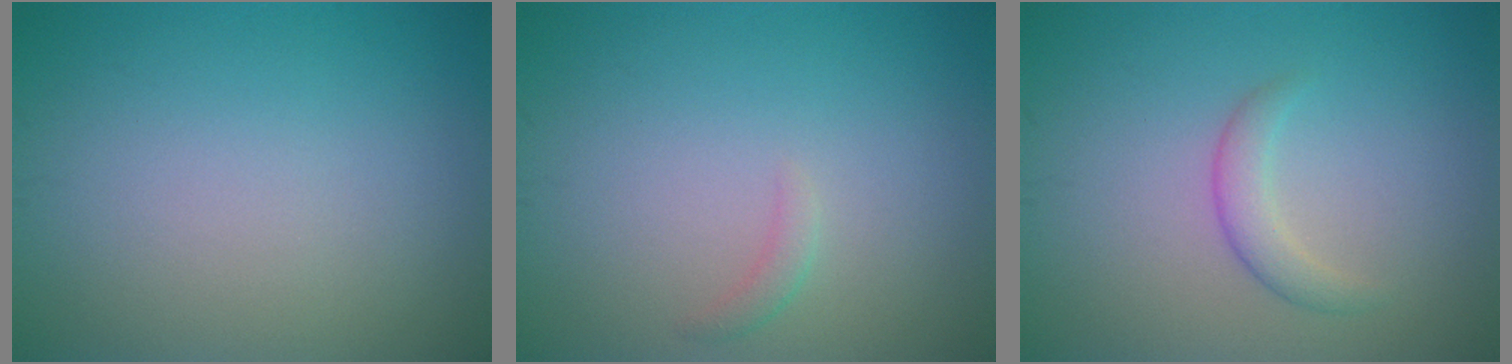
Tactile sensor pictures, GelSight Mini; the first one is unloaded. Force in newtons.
{"total": 0.8, "press": 0.8, "slide": 0.1}
{"total": 1.9, "press": 1.9, "slide": 0.1}